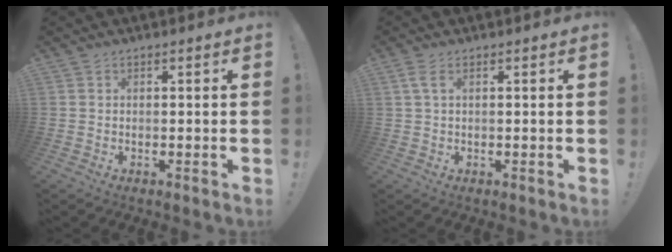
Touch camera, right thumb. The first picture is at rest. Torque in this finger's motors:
{"motor_torque": [0.11, 0.01, -0.25, 0.24, 0.02]}